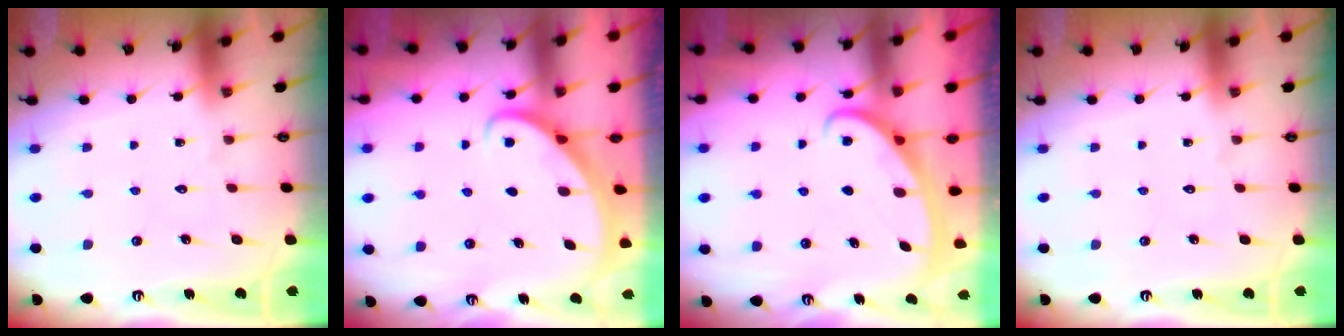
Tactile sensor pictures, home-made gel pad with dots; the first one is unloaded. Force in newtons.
{"total": 2.8, "press": 2.8, "slide": 0.2}
{"total": 2.6, "press": 2.6, "slide": 0.4}
{"total": 0.0}